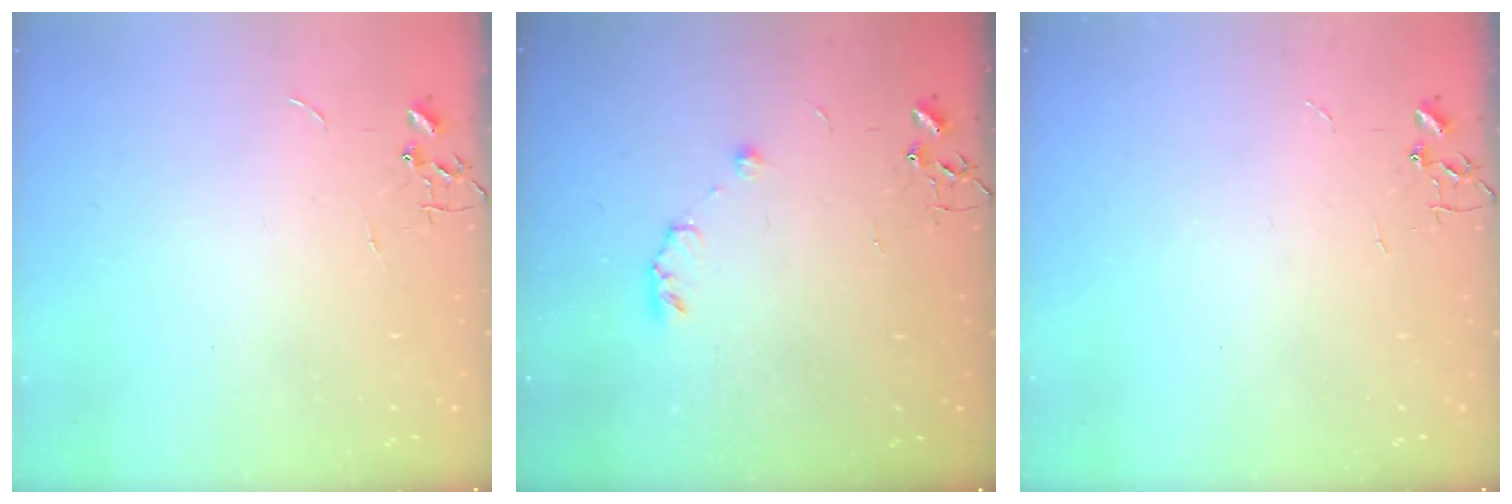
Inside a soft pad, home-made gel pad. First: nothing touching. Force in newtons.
{"total": 6.0, "press": 6.0, "slide": 0.6}
{"total": 0.0}